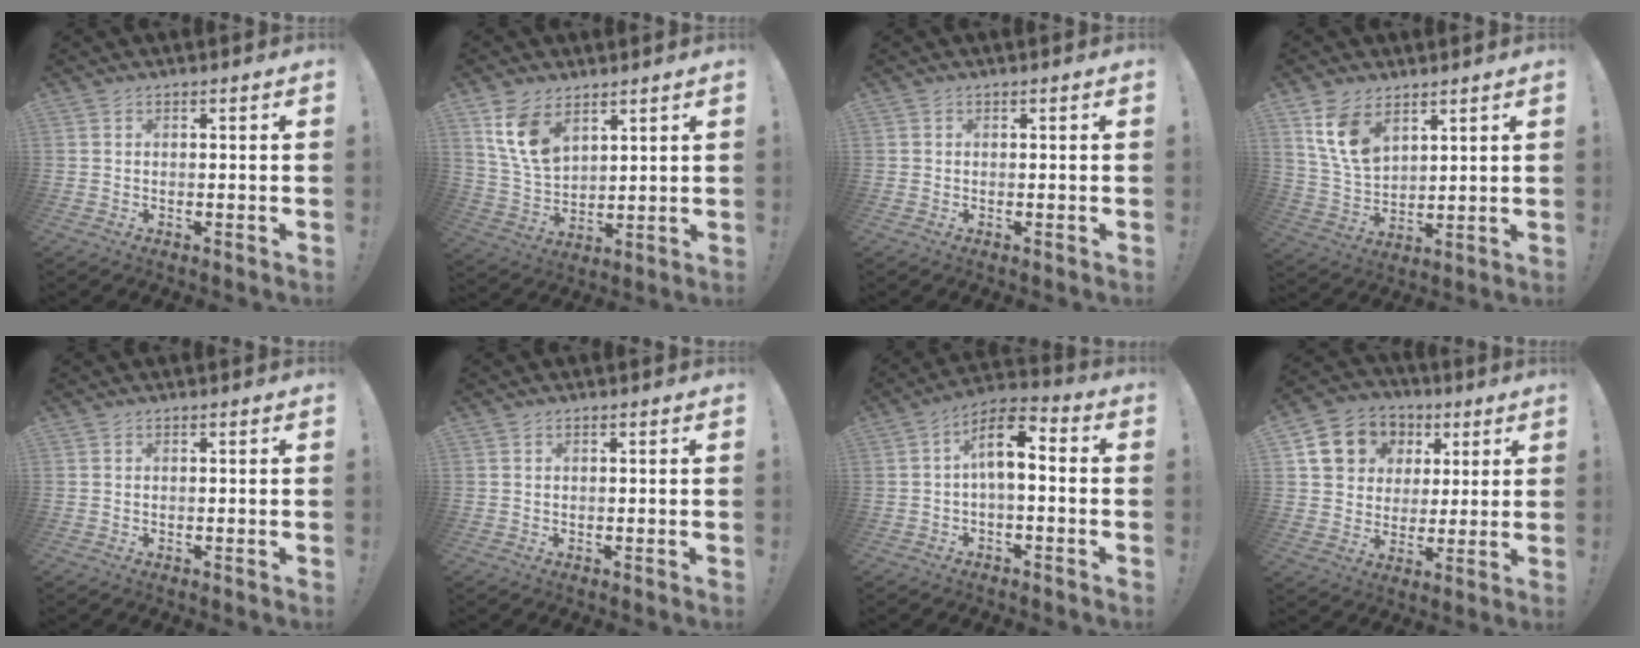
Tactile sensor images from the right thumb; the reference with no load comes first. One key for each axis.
{"total": 11.4, "fx": 6.7, "fy": 6.7, "fz": 6.3, "tx": -0.124, "ty": -0.030, "tz": 0.132}
{"total": 0.6, "fx": 0.0, "fy": 0.6, "fz": 0.1, "tx": -0.008, "ty": 0.005, "tz": 0.001}
{"total": 11.3, "fx": 6.4, "fy": 6.8, "fz": 6.3, "tx": -0.123, "ty": -0.027, "tz": 0.127}
{"total": 0.0}
{"total": 0.0}
{"total": 9.8, "fx": 0.8, "fy": 4.6, "fz": 8.6, "tx": -0.151, "ty": 0.009, "tz": 0.016}
{"total": 12.5, "fx": 4.5, "fy": 10.8, "fz": 4.3, "tx": -0.063, "ty": -0.017, "tz": 0.099}